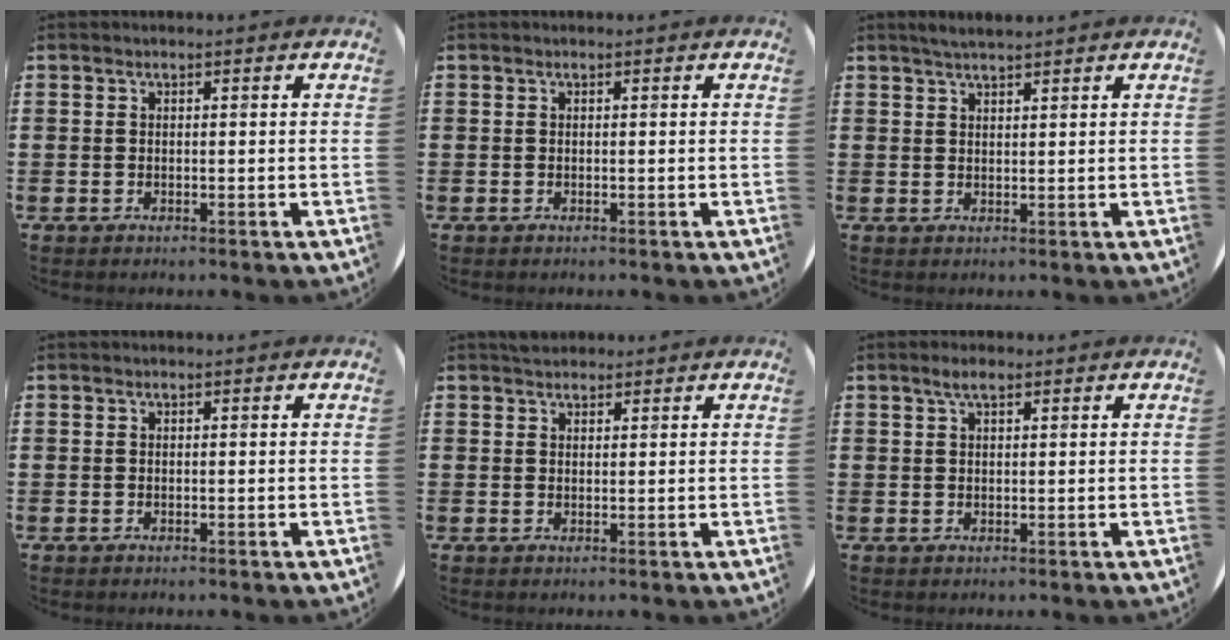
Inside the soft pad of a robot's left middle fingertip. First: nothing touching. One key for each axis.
{"total": 0.0}
{"total": 2.1, "fx": 1.9, "fy": 0.1, "fz": 0.8, "tx": -0.017, "ty": 0.004, "tz": 0.034}
{"total": 0.0}
{"total": 1.6, "fx": 1.5, "fy": 0.6, "fz": 0.0, "tx": 0.006, "ty": 0.002, "tz": 0.027}
{"total": 2.2, "fx": 1.5, "fy": 0.7, "fz": 1.5, "tx": -0.030, "ty": 0.007, "tz": 0.025}